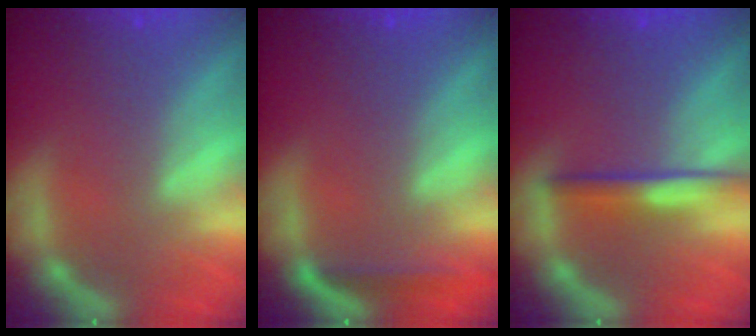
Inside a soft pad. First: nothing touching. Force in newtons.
{"total": 1.9}
{"total": 3.0}